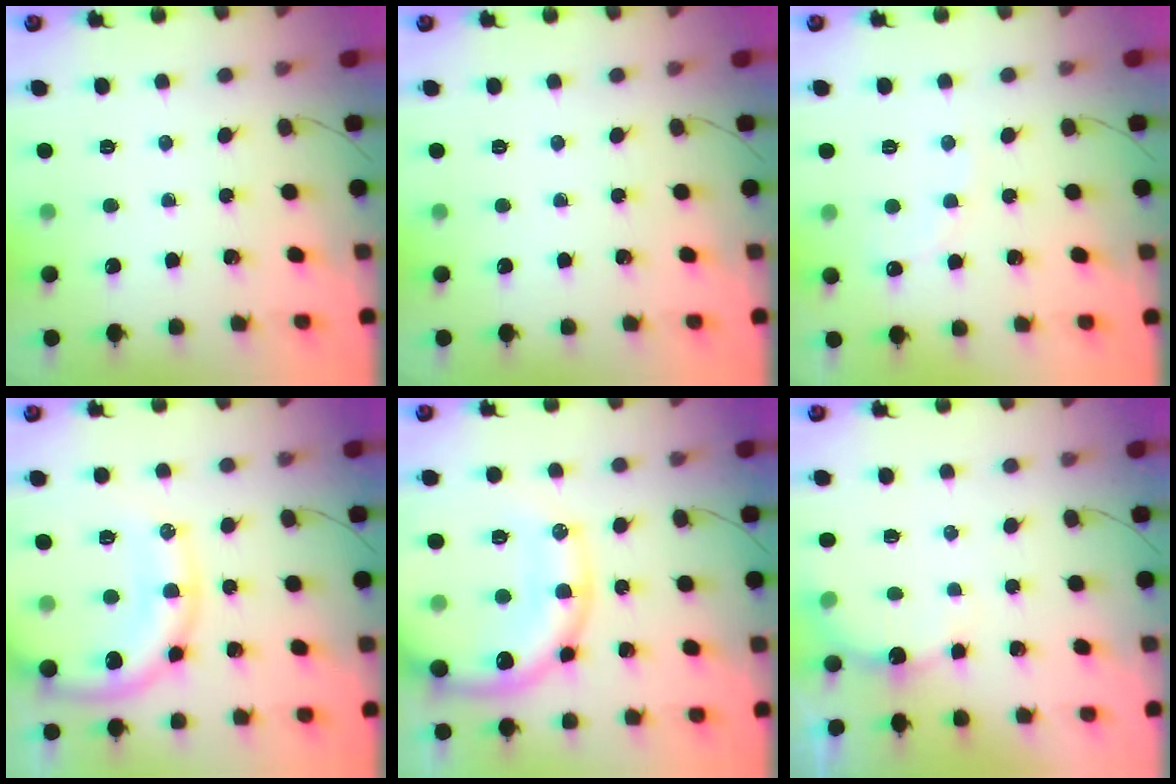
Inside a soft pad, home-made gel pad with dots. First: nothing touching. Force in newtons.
{"total": 0.0}
{"total": 6.8, "press": 6.7, "slide": 1.2}
{"total": 17.0, "press": 16.9, "slide": 2.2}
{"total": 22.4, "press": 22.0, "slide": 4.1}
{"total": 2.9, "press": 2.9, "slide": 0.5}